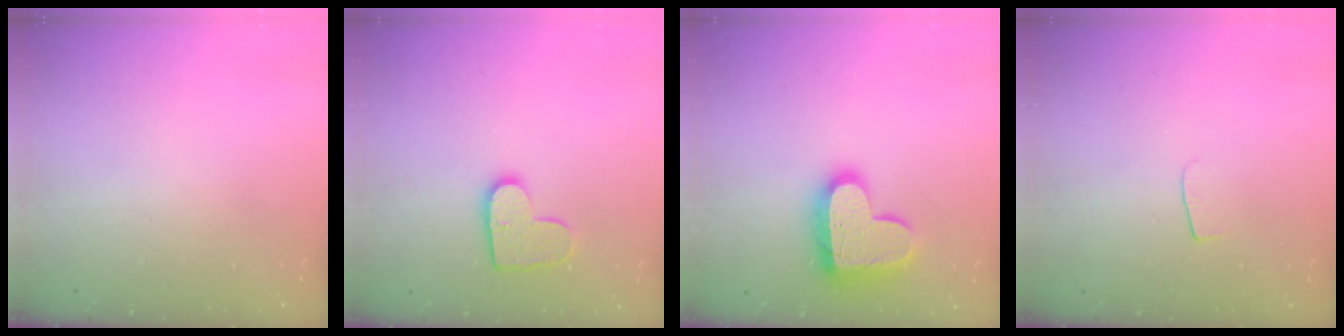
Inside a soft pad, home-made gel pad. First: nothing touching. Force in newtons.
{"total": 10.4, "press": 10.4, "slide": 0.5}
{"total": 17.2, "press": 17.1, "slide": 1.3}
{"total": 4.3, "press": 4.3, "slide": 0.4}